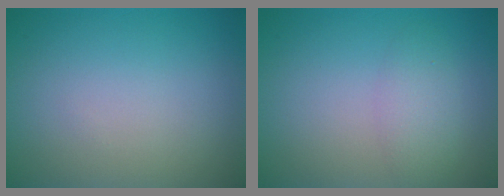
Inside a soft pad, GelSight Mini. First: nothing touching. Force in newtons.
{"total": 2.2, "press": 2.2, "slide": 0.1}